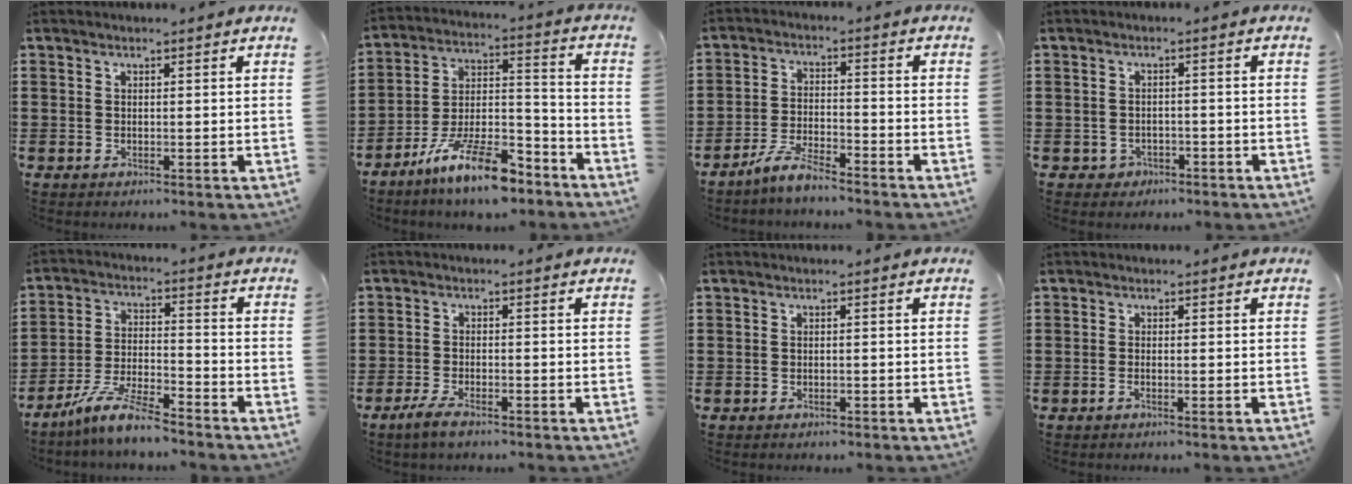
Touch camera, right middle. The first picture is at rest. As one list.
[{"total": 12.7, "force": [-9.8, 2.6, 7.7], "torque": [-0.135, 0.031, -0.183]}, {"total": 5.4, "force": [-4.7, 0.7, 2.4], "torque": [-0.060, 0.000, -0.095]}, {"total": 1.6, "force": [-1.2, 1.0, 0.2], "torque": [-0.010, 0.001, -0.029]}, {"total": 8.2, "force": [-7.0, 0.8, 4.1], "torque": [-0.093, 0.002, -0.140]}, {"total": 2.7, "force": [-2.0, 0.6, 1.8], "torque": [-0.043, 0.001, -0.042]}, {"total": 0.6, "force": [-0.6, 0.2, 0.1], "torque": [-0.004, 0.000, -0.013]}, {"total": 0.8, "force": [-0.5, 0.0, 0.6], "torque": [-0.011, -0.002, -0.010]}]